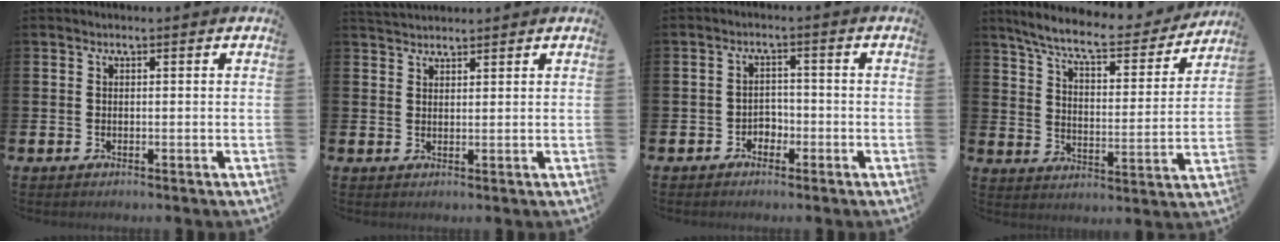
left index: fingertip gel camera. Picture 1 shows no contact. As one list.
[{"total": 2.6, "force": [2.5, 0.6, 0.1], "torque": [0.004, -0.010, 0.045]}, {"total": 2.2, "force": [-1.5, 1.5, 0.4], "torque": [-0.019, 0.009, -0.035]}, {"total": 8.7, "force": [7.8, 1.4, 3.5], "torque": [-0.095, -0.050, 0.130]}]